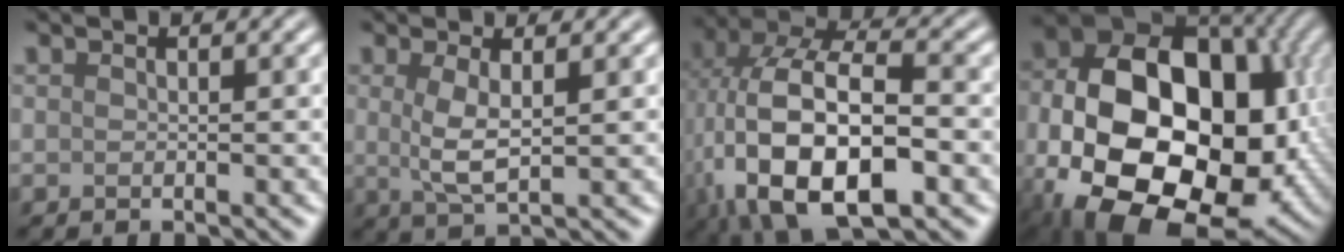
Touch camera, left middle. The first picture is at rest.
{"total": 3.1, "force": [0.6, 0.9, 3.0], "torque": [-0.066, -0.004, 0.013]}
{"total": 14.8, "force": [-3.1, 7.8, 12.2], "torque": [-0.240, -0.001, -0.048]}
{"total": 19.9, "force": [-3.2, 13.6, 14.2], "torque": [-0.251, -0.026, -0.031]}